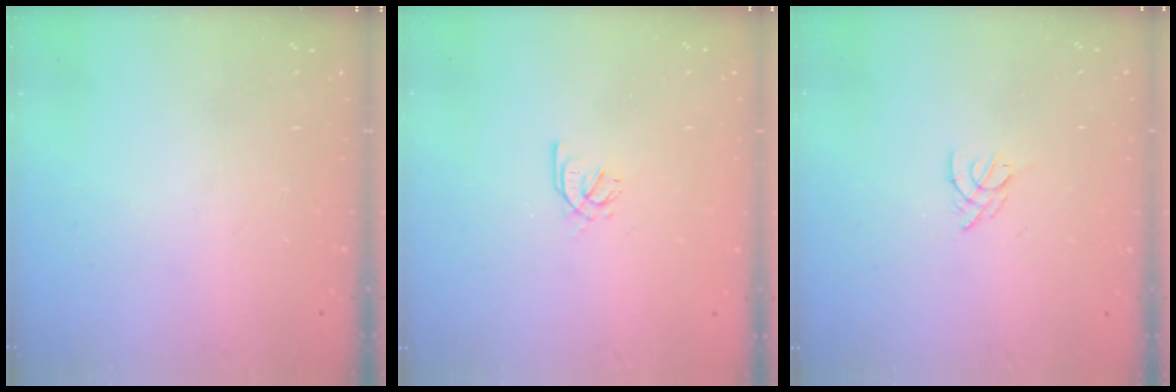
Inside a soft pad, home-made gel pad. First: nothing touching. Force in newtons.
{"total": 1.7, "press": 1.6, "slide": 0.5}
{"total": 4.3, "press": 4.2, "slide": 0.7}